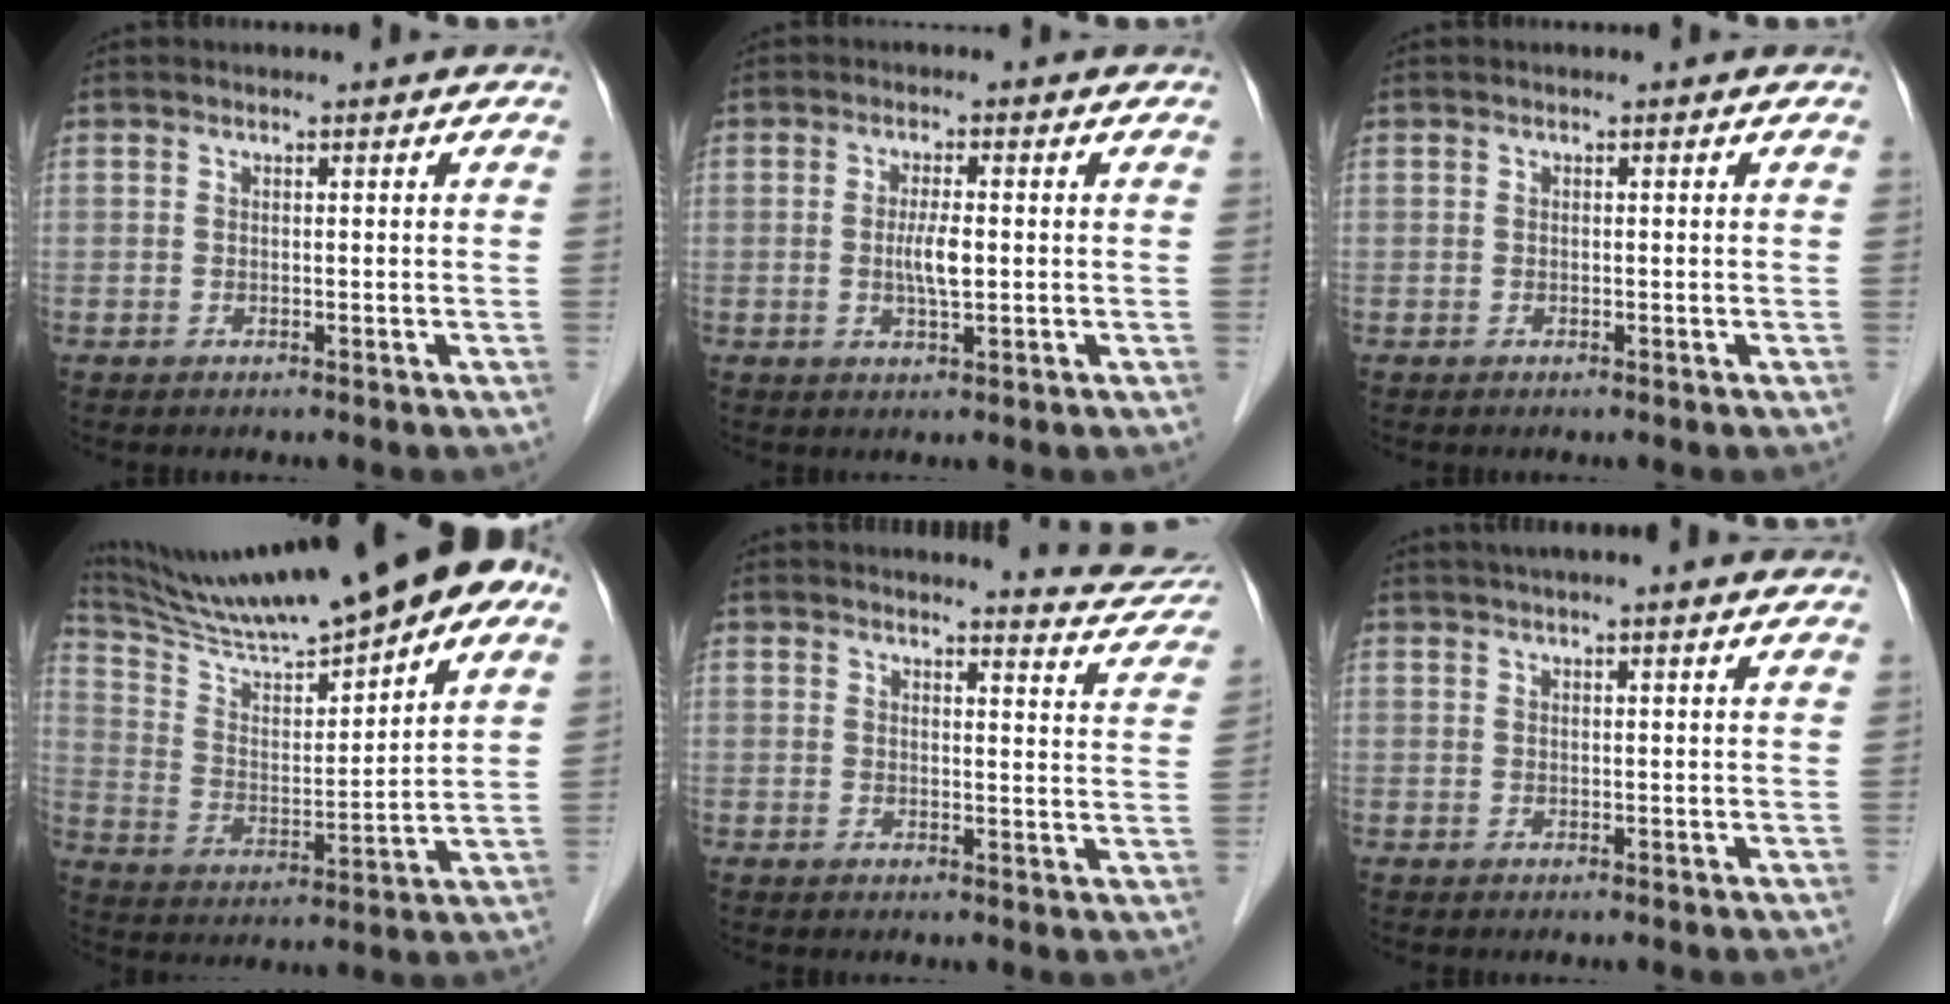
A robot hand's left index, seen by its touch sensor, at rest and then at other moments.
{"total": 3.7, "force": [-0.2, 0.6, 3.6], "torque": [-0.071, -0.003, -0.004]}
{"total": 0.0}
{"total": 23.4, "force": [18.7, 2.5, 13.8], "torque": [-0.229, 0.025, 0.294]}
{"total": 8.4, "force": [8.3, 0.4, 1.2], "torque": [-0.007, -0.037, 0.077]}
{"total": 9.5, "force": [8.3, 0.1, 4.7], "torque": [-0.071, 0.031, 0.096]}